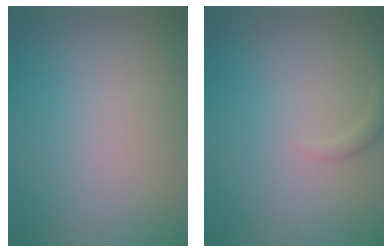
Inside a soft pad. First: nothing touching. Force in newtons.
{"total": 1.2, "press": 1.2, "slide": 0.1}